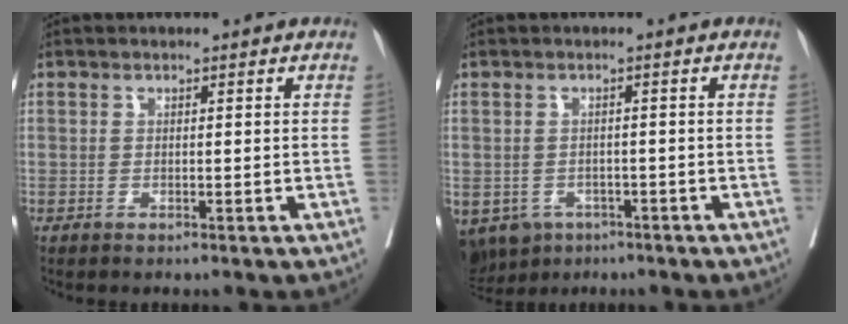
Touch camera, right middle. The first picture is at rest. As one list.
[{"total": 8.3, "force": [-4.7, 6.3, 2.6], "torque": [-0.067, -0.007, -0.063]}]